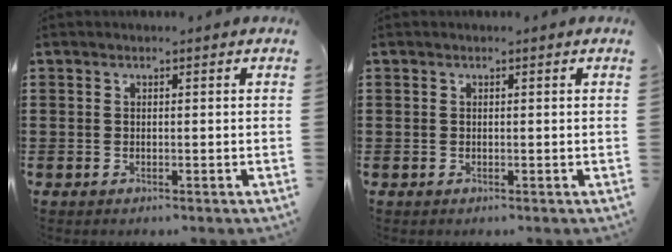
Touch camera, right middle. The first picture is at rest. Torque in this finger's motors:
{"motor_torque": [-0.76, -0.83, -0.02, -0.01]}